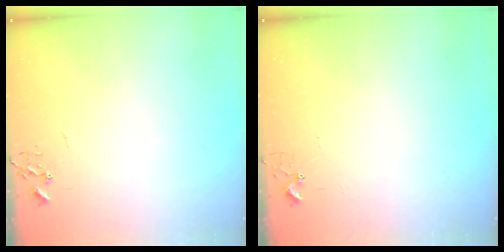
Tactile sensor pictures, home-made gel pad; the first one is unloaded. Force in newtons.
{"total": 2.7, "press": 2.7, "slide": 0.3}